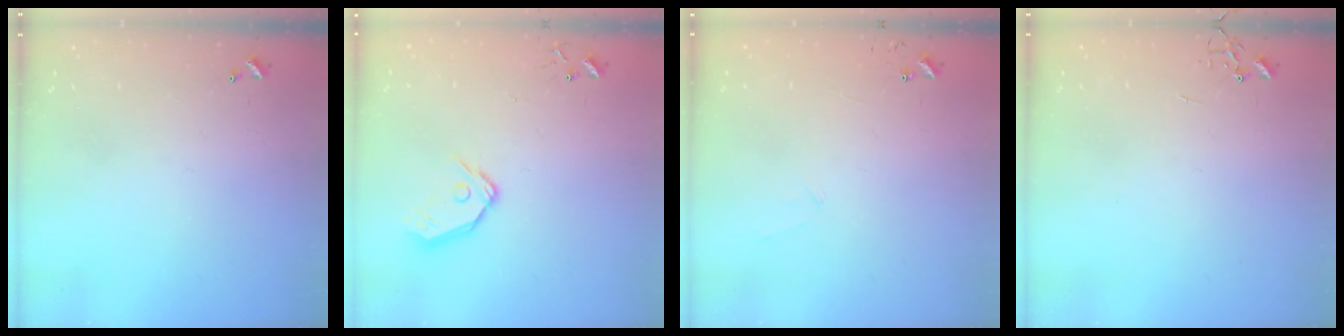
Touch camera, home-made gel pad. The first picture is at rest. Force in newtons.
{"total": 10.3, "press": 10.2, "slide": 1.4}
{"total": 5.4, "press": 5.4, "slide": 0.4}
{"total": 0.0}